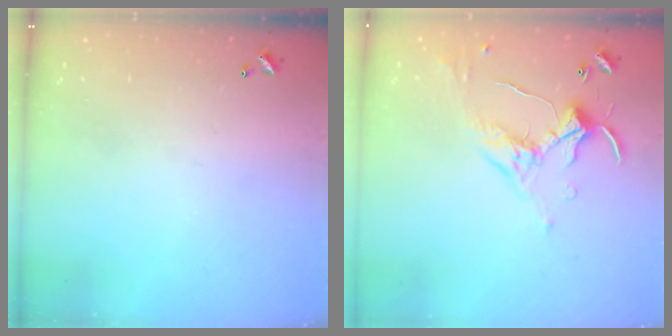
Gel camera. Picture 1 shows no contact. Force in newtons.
{"total": 1.2, "press": 0.8, "slide": 0.8}